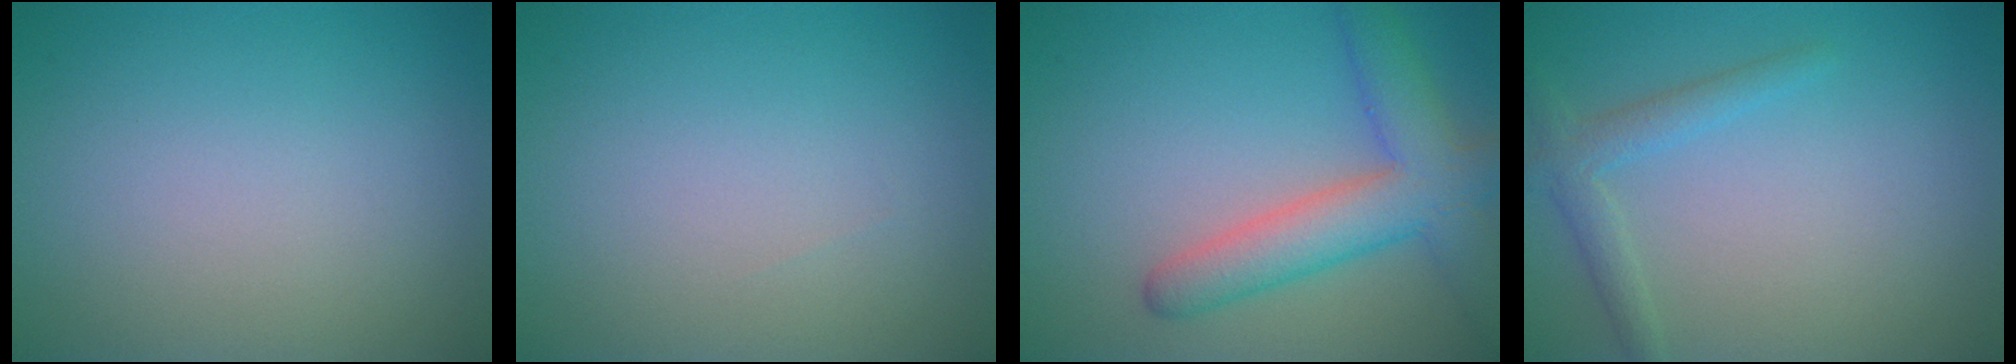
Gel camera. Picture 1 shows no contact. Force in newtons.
{"total": 0.0}
{"total": 6.1, "press": 6.0, "slide": 0.3}
{"total": 2.1, "press": 2.1, "slide": 0.1}